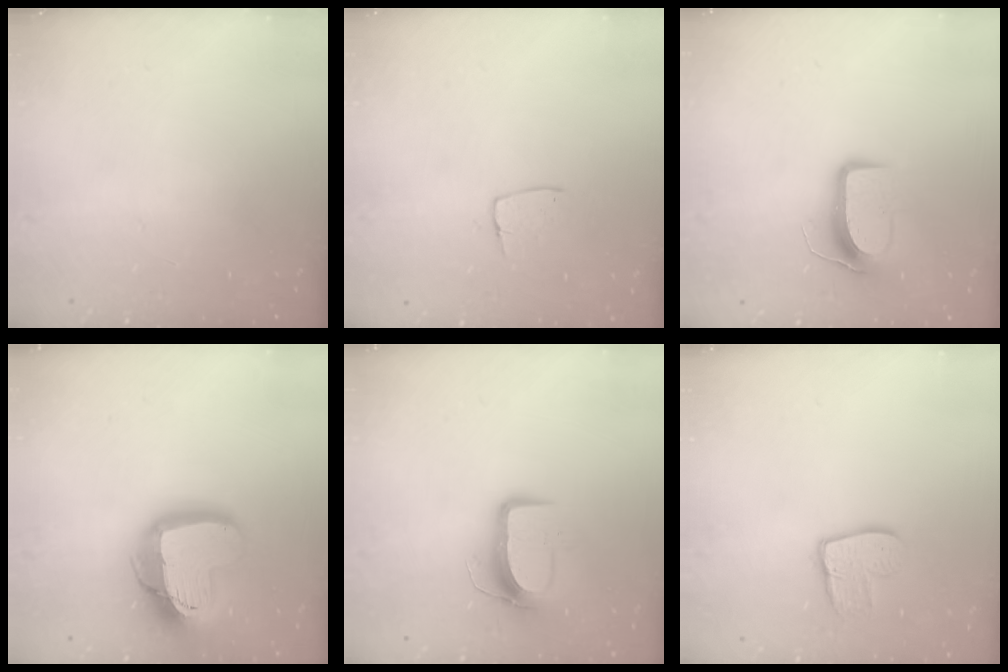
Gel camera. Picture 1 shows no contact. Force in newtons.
{"total": 6.5, "press": 6.5, "slide": 0.4}
{"total": 9.3, "press": 9.3, "slide": 0.6}
{"total": 18.8, "press": 18.7, "slide": 1.8}
{"total": 9.7, "press": 9.7, "slide": 0.6}
{"total": 10.0, "press": 9.9, "slide": 0.7}